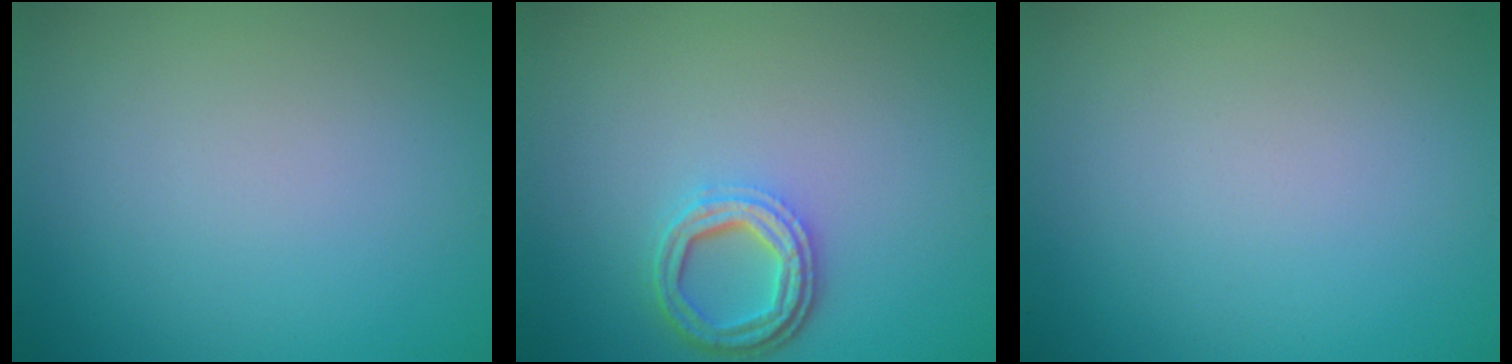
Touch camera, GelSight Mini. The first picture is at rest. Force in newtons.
{"total": 3.6, "press": 2.8, "slide": 2.3}
{"total": 0.0}